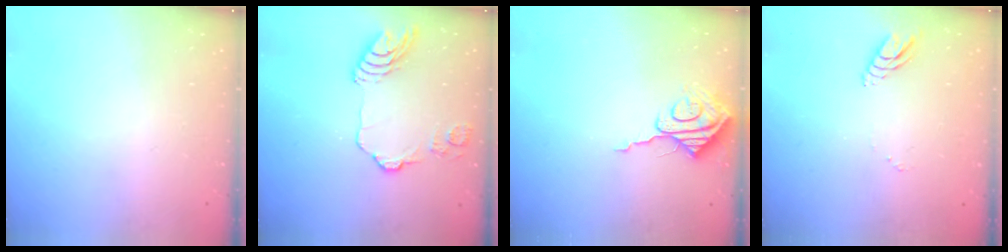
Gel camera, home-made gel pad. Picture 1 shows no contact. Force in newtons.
{"total": 11.5, "press": 11.4, "slide": 1.4}
{"total": 7.9, "press": 7.9, "slide": 0.5}
{"total": 5.8, "press": 5.8, "slide": 0.4}